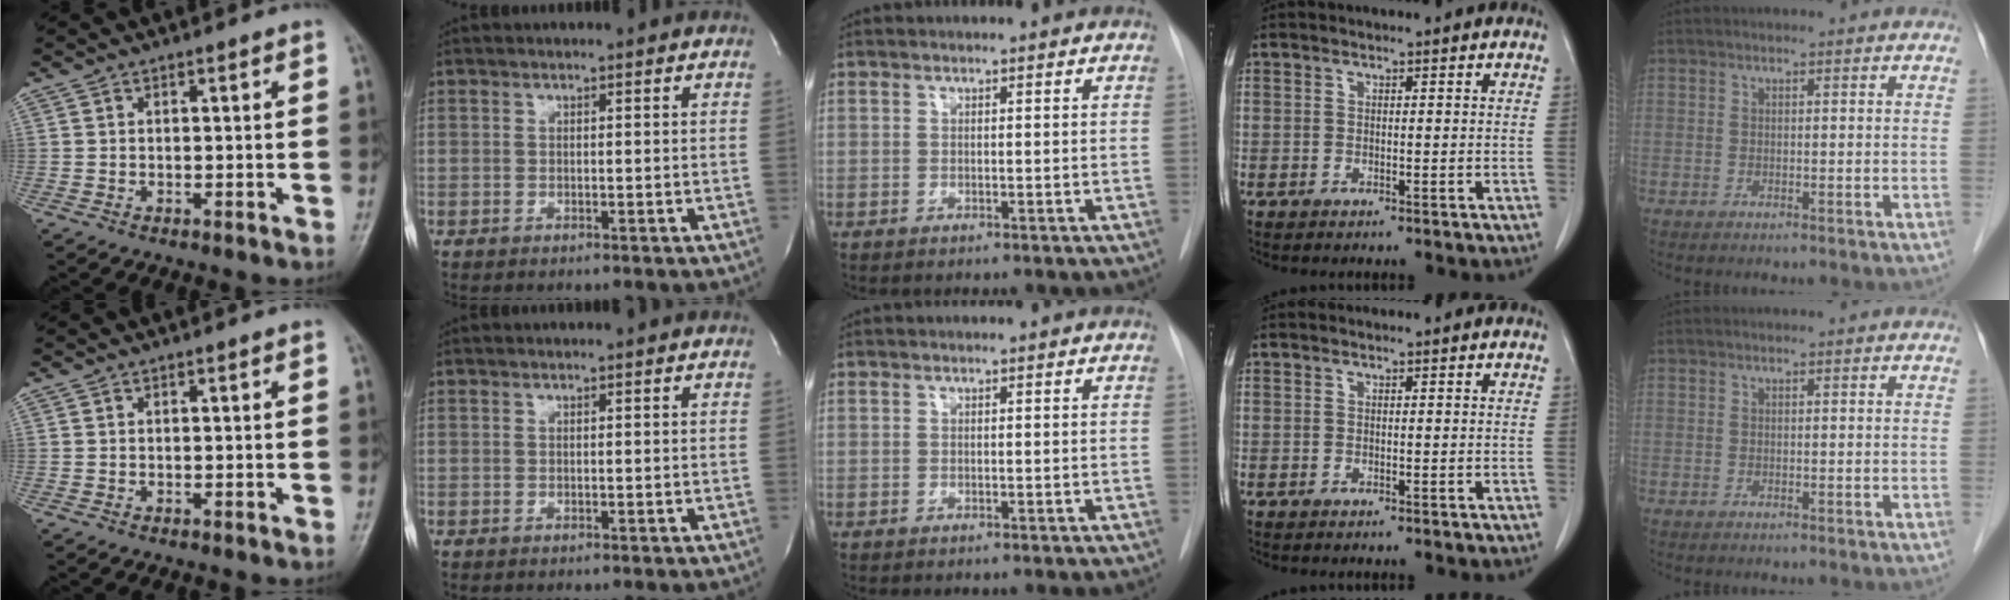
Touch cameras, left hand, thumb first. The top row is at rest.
{}